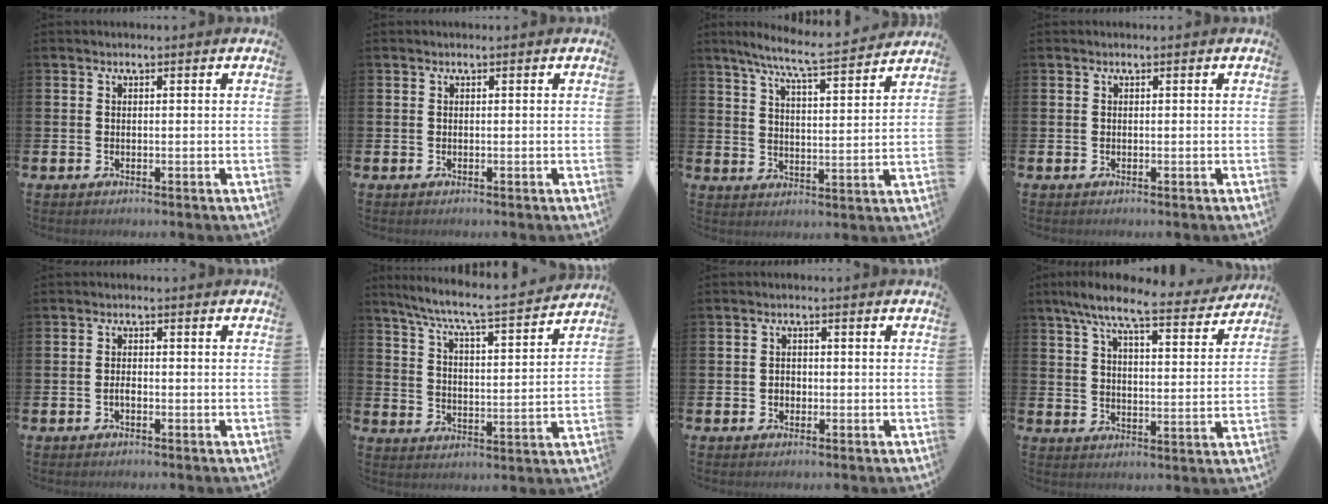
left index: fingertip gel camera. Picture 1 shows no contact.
{"total": 0.0}
{"total": 7.9, "force": [7.1, 0.0, 3.4], "torque": [-0.085, -0.044, 0.122]}
{"total": 0.0}
{"total": 1.2, "force": [-0.6, 0.5, 0.9], "torque": [-0.015, 0.000, -0.012]}
{"total": 7.2, "force": [6.6, 0.1, 2.8], "torque": [-0.085, -0.051, 0.109]}
{"total": 1.4, "force": [-0.4, 1.2, 0.6], "torque": [-0.002, 0.002, -0.013]}
{"total": 8.8, "force": [7.6, 1.3, 4.3], "torque": [-0.096, -0.037, 0.132]}